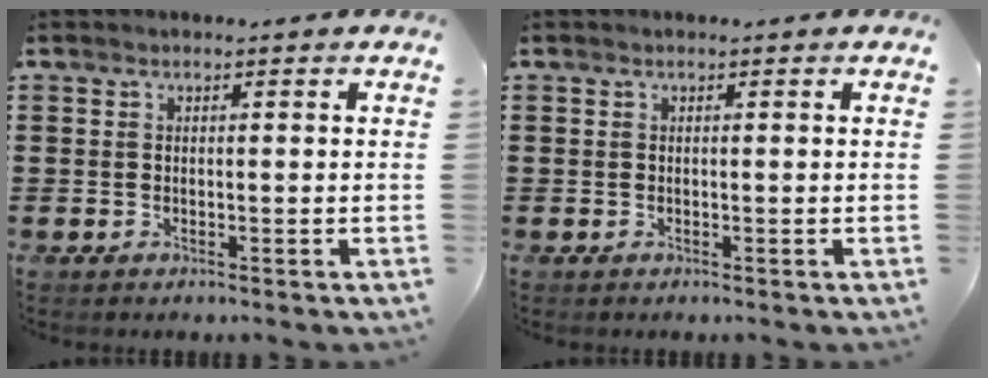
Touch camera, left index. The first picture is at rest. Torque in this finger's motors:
{"motor_torque": [-0.02, -0.01, 0.00, -0.01]}